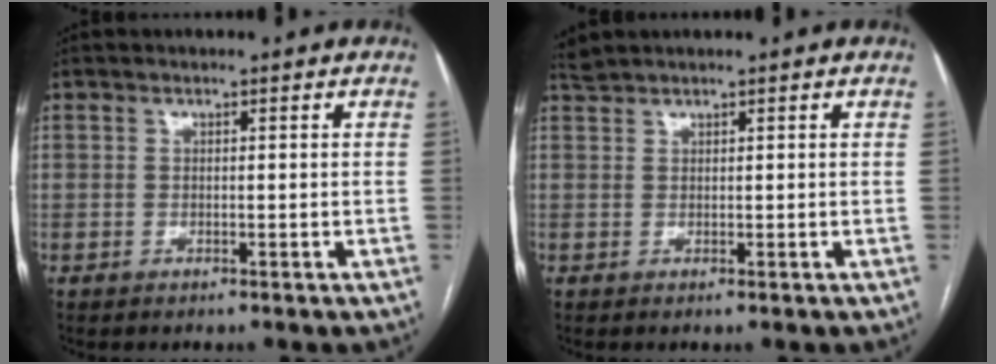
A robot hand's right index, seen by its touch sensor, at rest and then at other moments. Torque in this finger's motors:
{"motor_torque": [-0.05, -0.01, -0.01, 0.01]}